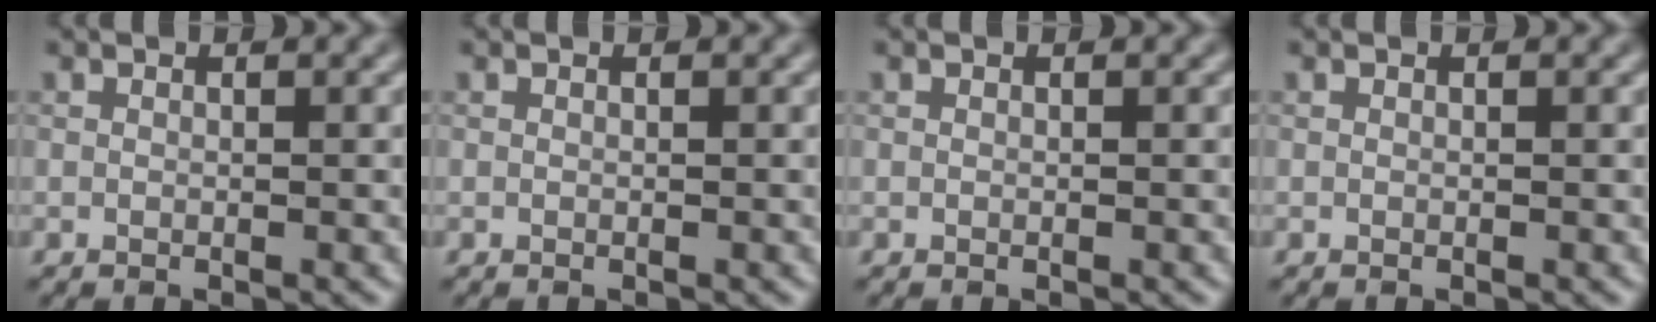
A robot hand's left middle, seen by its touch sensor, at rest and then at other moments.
{"total": 0.0}
{"total": 0.0}
{"total": 0.0}